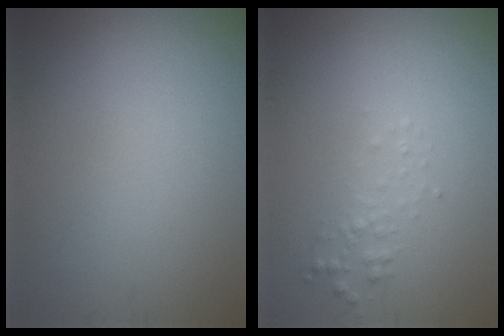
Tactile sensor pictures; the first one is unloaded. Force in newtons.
{"total": 1.1, "press": 1.1, "slide": 0.0}